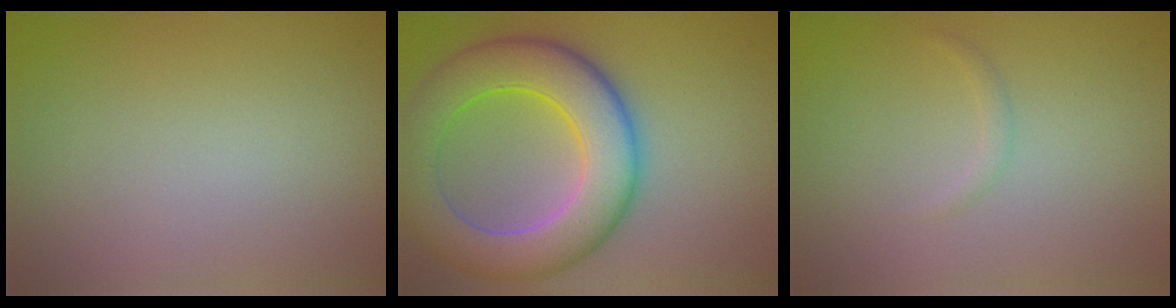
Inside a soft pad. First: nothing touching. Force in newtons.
{"total": 9.6, "press": 9.6, "slide": 0.5}
{"total": 0.7, "press": 0.7, "slide": 0.1}